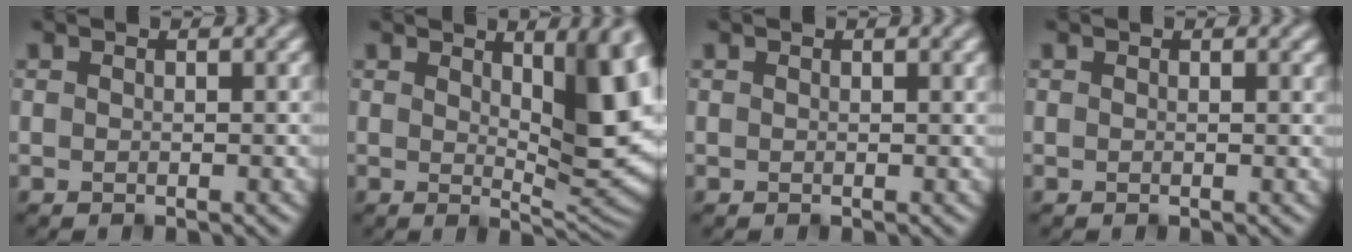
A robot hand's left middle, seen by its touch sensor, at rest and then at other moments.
{"total": 9.8, "force": [3.1, 2.8, 8.9], "torque": [-0.121, -0.005, 0.055]}
{"total": 1.3, "force": [0.8, 0.3, 1.0], "torque": [-0.010, 0.004, 0.011]}
{"total": 0.5, "force": [0.5, 0.1, 0.2], "torque": [-0.001, 0.001, 0.006]}